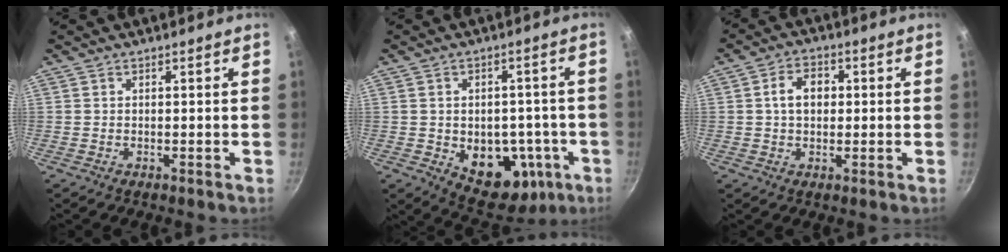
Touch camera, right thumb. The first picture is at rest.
{"total": 14.4, "force": [-3.6, 10.0, 9.7], "torque": [-0.087, 0.007, -0.027]}
{"total": 5.8, "force": [0.6, 4.2, 3.9], "torque": [-0.046, 0.012, 0.004]}